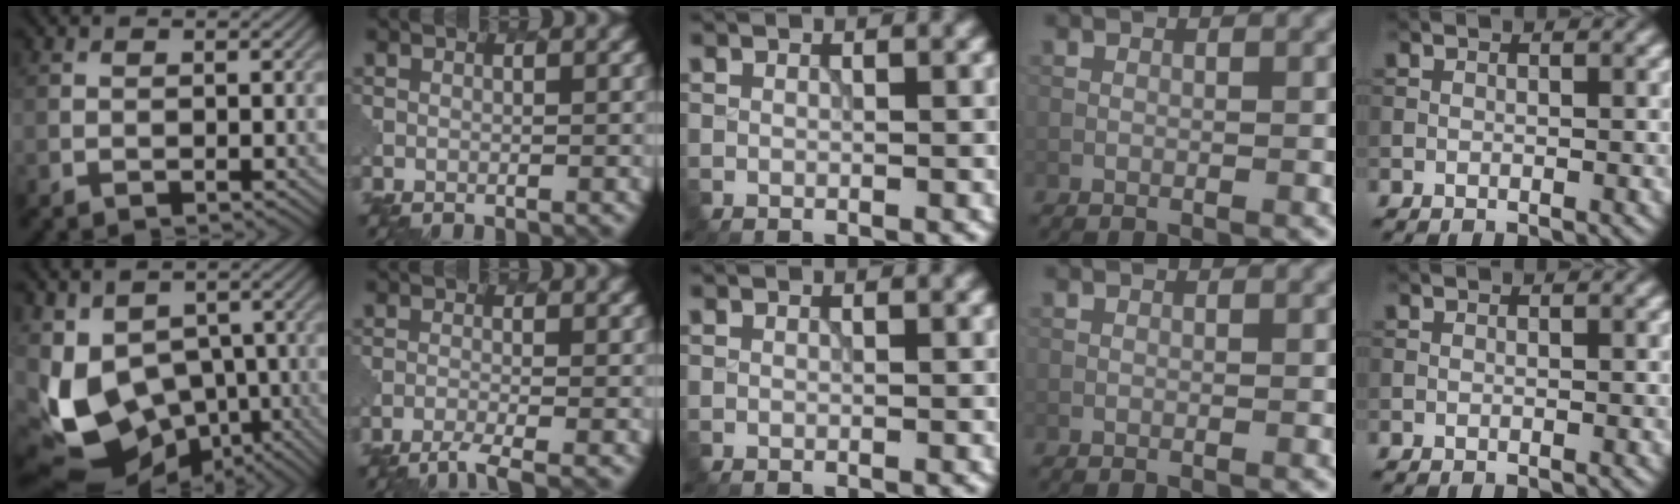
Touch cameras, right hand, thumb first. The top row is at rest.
{"thumb": {"total": 13.8, "force": [-2.4, 10.0, 9.1], "torque": [-0.204, -0.030, -0.018]}, "index": {"total": 2.4, "force": [-1.8, 0.4, 1.6], "torque": [-0.026, -0.003, -0.043]}}